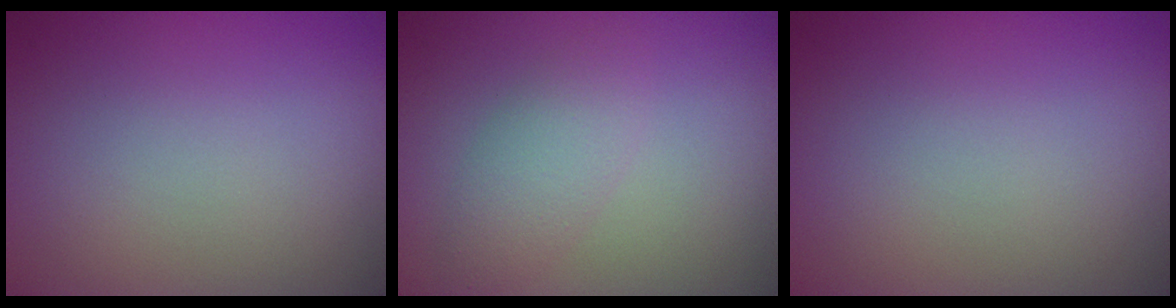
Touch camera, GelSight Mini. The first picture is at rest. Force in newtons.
{"total": 2.4, "press": 2.4, "slide": 0.0}
{"total": 0.0}